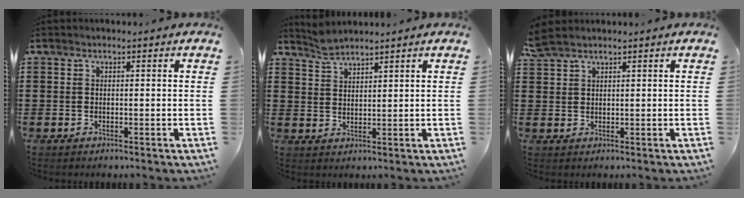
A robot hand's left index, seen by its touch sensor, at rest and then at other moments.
{"total": 2.8, "force": [2.7, 0.3, 0.7], "torque": [-0.020, -0.001, 0.052]}
{"total": 2.4, "force": [2.1, 0.6, 1.0], "torque": [-0.026, 0.003, 0.041]}